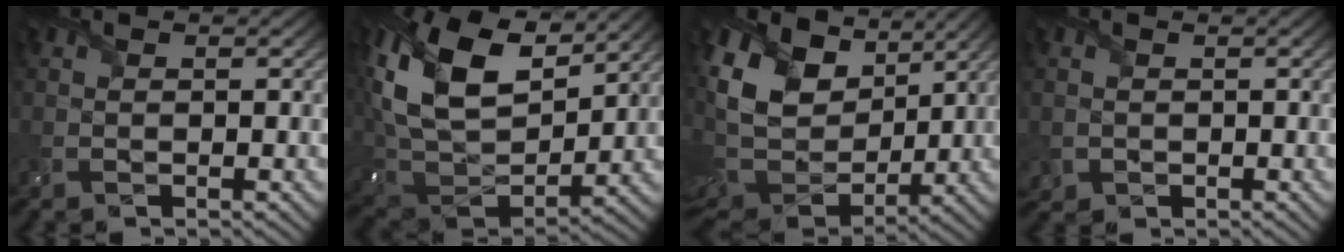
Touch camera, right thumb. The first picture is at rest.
{"total": 19.8, "force": [8.7, 12.0, 13.1], "torque": [-0.304, 0.036, 0.177]}
{"total": 14.2, "force": [5.5, 9.5, 8.9], "torque": [-0.223, 0.022, 0.100]}
{"total": 1.8, "force": [-0.1, 1.8, 0.2], "torque": [-0.012, -0.010, -0.003]}